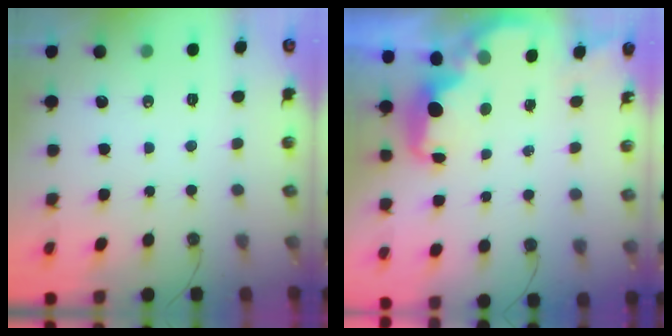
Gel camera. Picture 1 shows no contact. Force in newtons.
{"total": 3.1, "press": 3.0, "slide": 0.7}